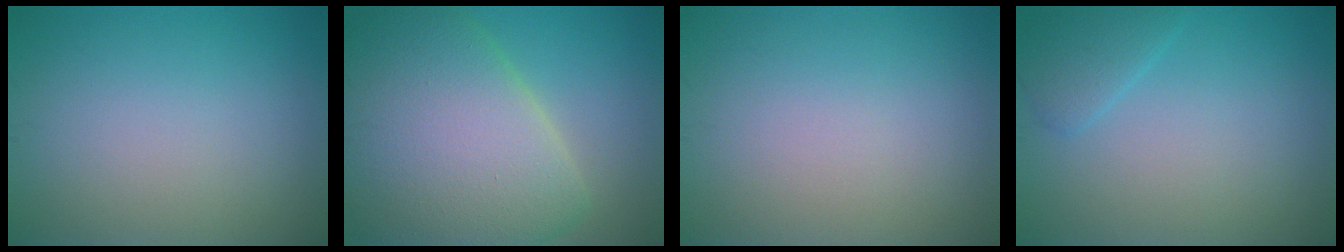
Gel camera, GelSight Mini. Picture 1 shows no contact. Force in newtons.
{"total": 12.1, "press": 12.0, "slide": 1.0}
{"total": 0.0}
{"total": 1.8, "press": 1.8, "slide": 0.1}